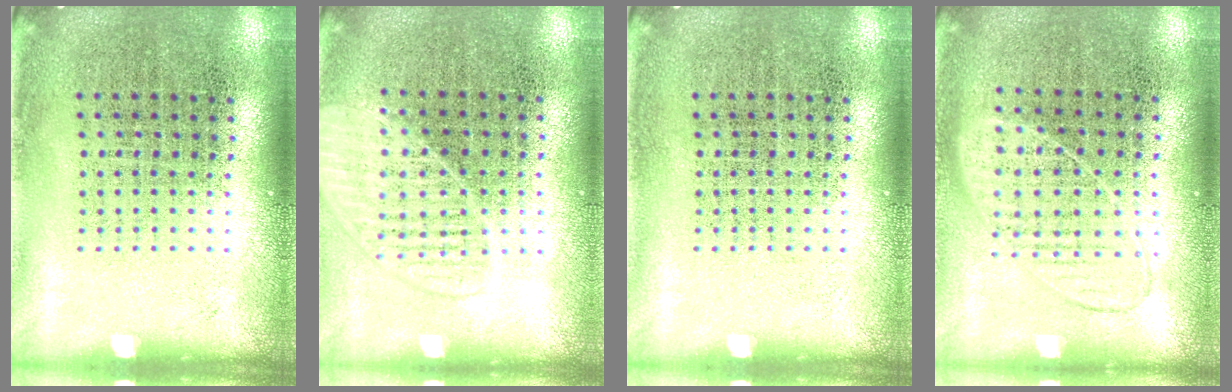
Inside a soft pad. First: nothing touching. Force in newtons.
{"total": 1.5, "press": 1.4, "slide": 0.5}
{"total": 0.0}
{"total": 0.9, "press": 0.9, "slide": 0.3}